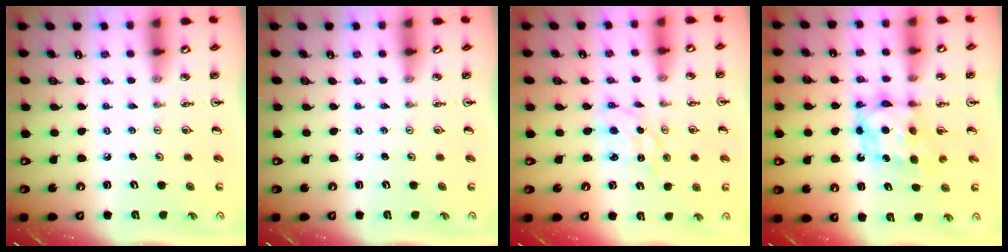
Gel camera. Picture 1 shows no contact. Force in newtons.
{"total": 0.0}
{"total": 1.4, "press": 1.4, "slide": 0.0}
{"total": 6.7, "press": 6.6, "slide": 0.4}